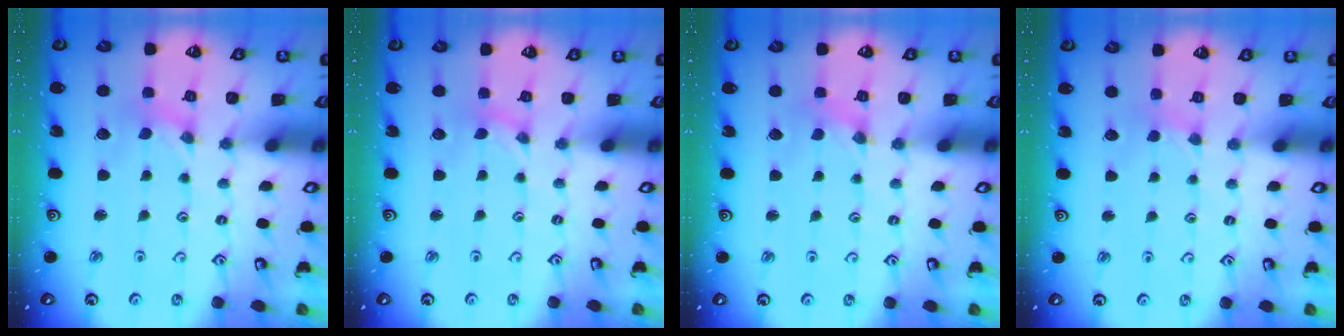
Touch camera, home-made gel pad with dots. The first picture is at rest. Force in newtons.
{"total": 0.0}
{"total": 0.0}
{"total": 2.2, "press": 2.2, "slide": 0.4}